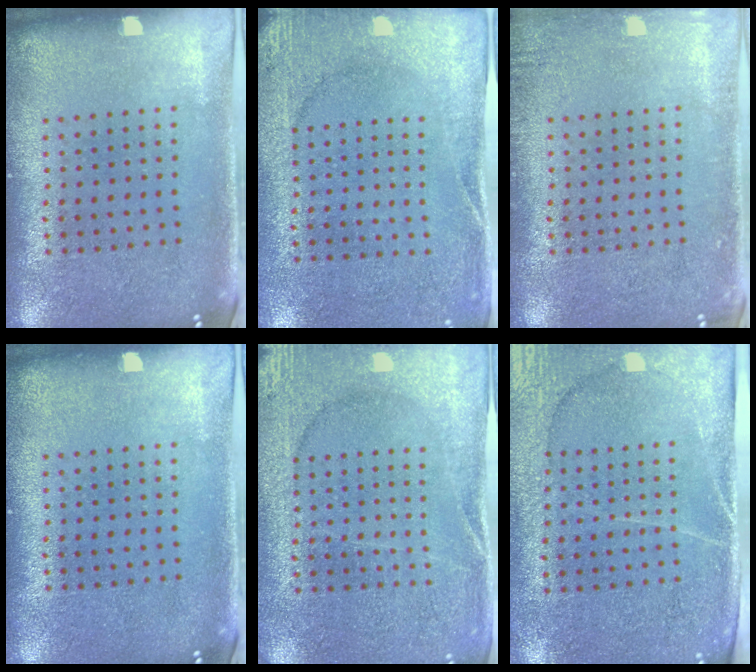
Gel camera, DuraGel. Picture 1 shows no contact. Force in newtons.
{"total": 2.7, "press": 2.3, "slide": 1.3}
{"total": 1.5, "press": 1.4, "slide": 0.2}
{"total": 0.0}
{"total": 2.7, "press": 2.7, "slide": 0.3}
{"total": 3.0, "press": 2.8, "slide": 1.3}